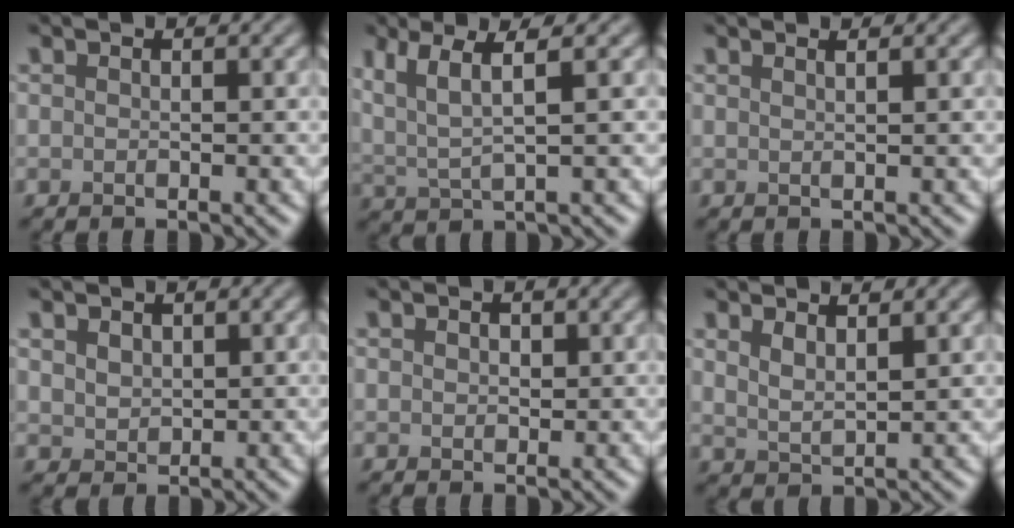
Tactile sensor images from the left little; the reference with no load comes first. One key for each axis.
{"total": 4.5, "fx": 2.2, "fy": 0.9, "fz": 3.8, "tx": -0.079, "ty": 0.001, "tz": 0.046}
{"total": 1.7, "fx": 1.0, "fy": 0.7, "fz": 1.2, "tx": 0.000, "ty": 0.001, "tz": -0.006}
{"total": 1.6, "fx": 1.0, "fy": 1.1, "fz": 0.6, "tx": -0.015, "ty": -0.001, "tz": 0.023}
{"total": 0.8, "fx": 0.4, "fy": 0.5, "fz": 0.4, "tx": -0.008, "ty": -0.001, "tz": 0.006}
{"total": 2.3, "fx": 1.8, "fy": 0.6, "fz": 1.4, "tx": -0.027, "ty": -0.004, "tz": 0.034}